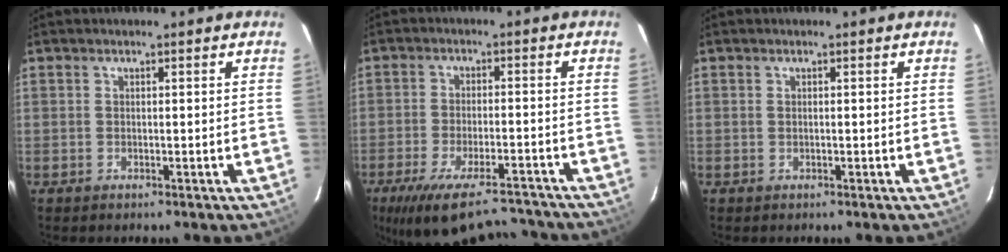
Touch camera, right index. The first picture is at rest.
{"total": 18.5, "force": [-15.2, 5.5, 9.0], "torque": [-0.180, -0.027, -0.224]}
{"total": 0.0}